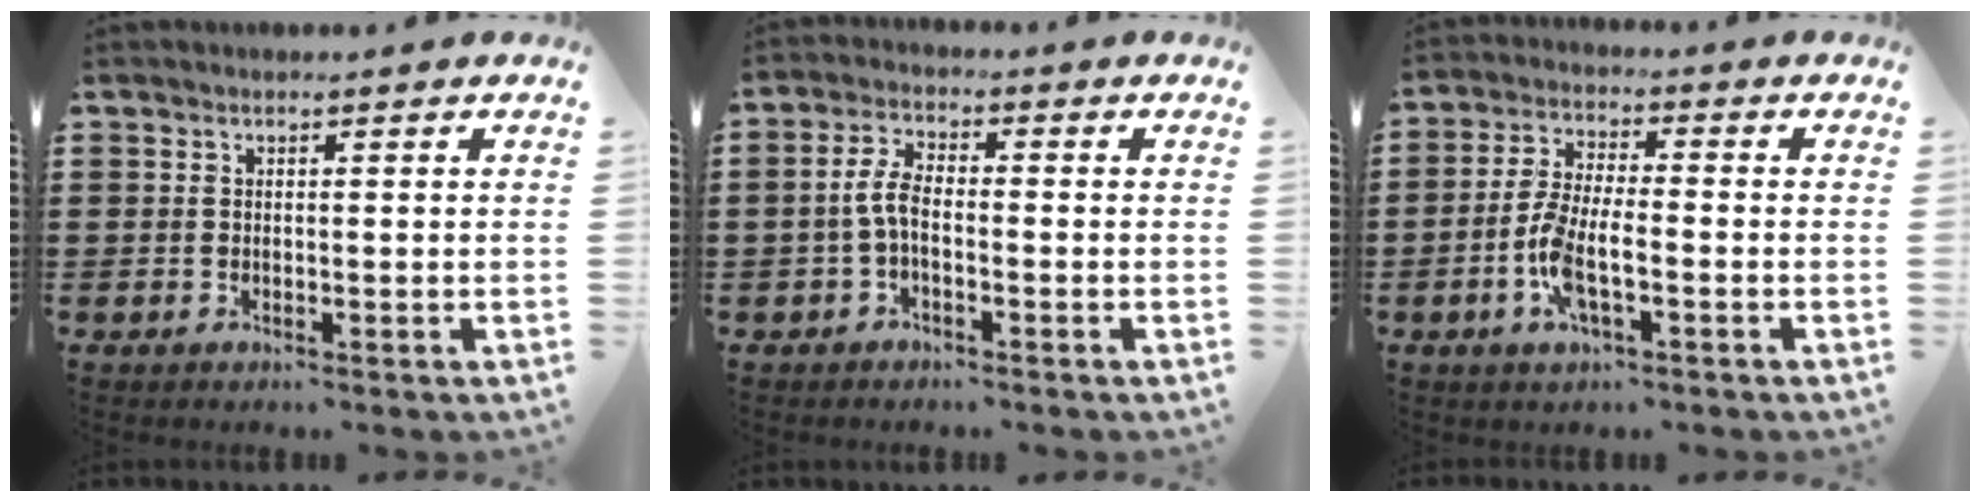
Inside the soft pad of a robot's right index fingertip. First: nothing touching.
{"total": 4.3, "force": [-1.0, 1.7, 3.8], "torque": [-0.089, 0.000, -0.025]}
{"total": 7.1, "force": [-2.6, 2.4, 6.2], "torque": [-0.145, -0.011, -0.053]}